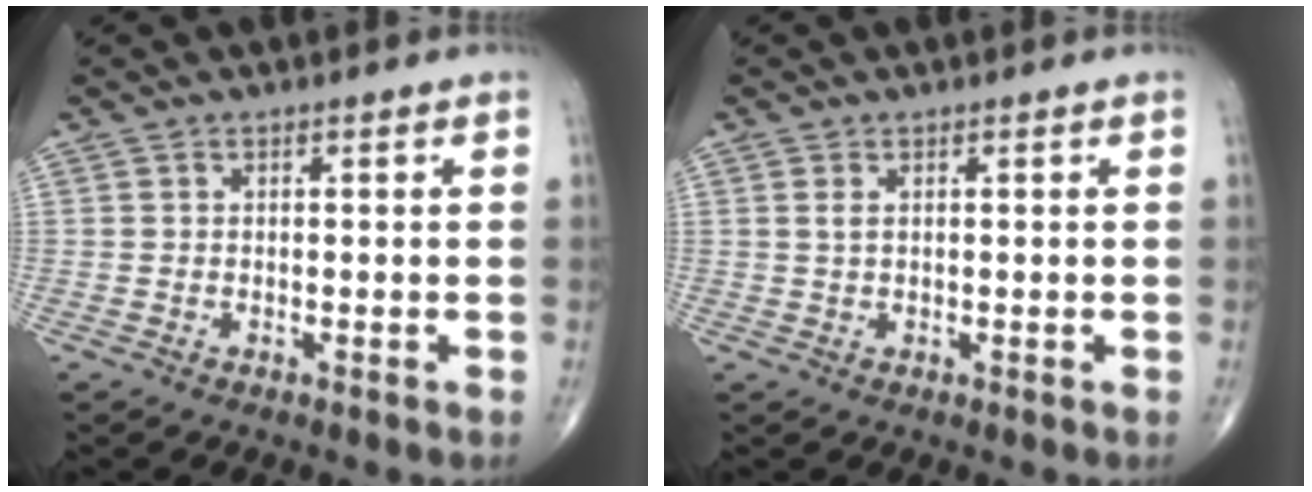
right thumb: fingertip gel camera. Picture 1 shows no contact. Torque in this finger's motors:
{"motor_torque": [-0.40, 0.36, 0.05, 0.14, 0.02]}